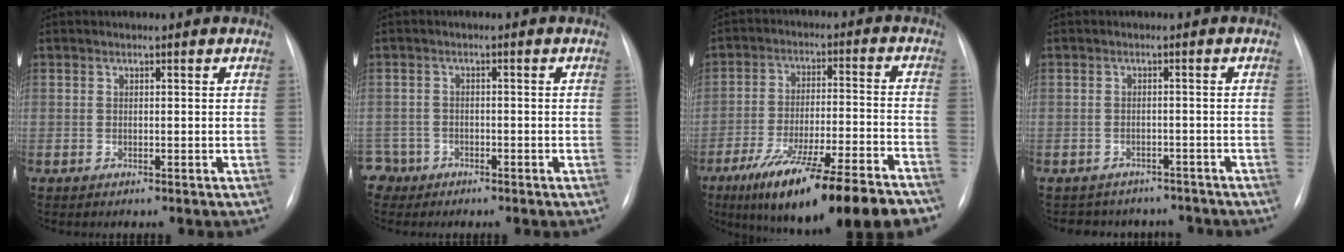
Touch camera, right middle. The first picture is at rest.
{"total": 3.2, "force": [-2.0, 2.3, -0.8], "torque": [0.018, 0.009, -0.042]}
{"total": 21.2, "force": [-15.5, 1.5, 14.4], "torque": [-0.188, -0.017, -0.248]}
{"total": 7.4, "force": [-6.6, 3.4, 0.5], "torque": [-0.004, 0.018, -0.074]}